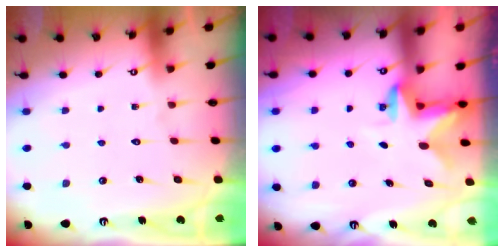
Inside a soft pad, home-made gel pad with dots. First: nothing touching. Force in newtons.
{"total": 2.6, "press": 2.6, "slide": 0.4}